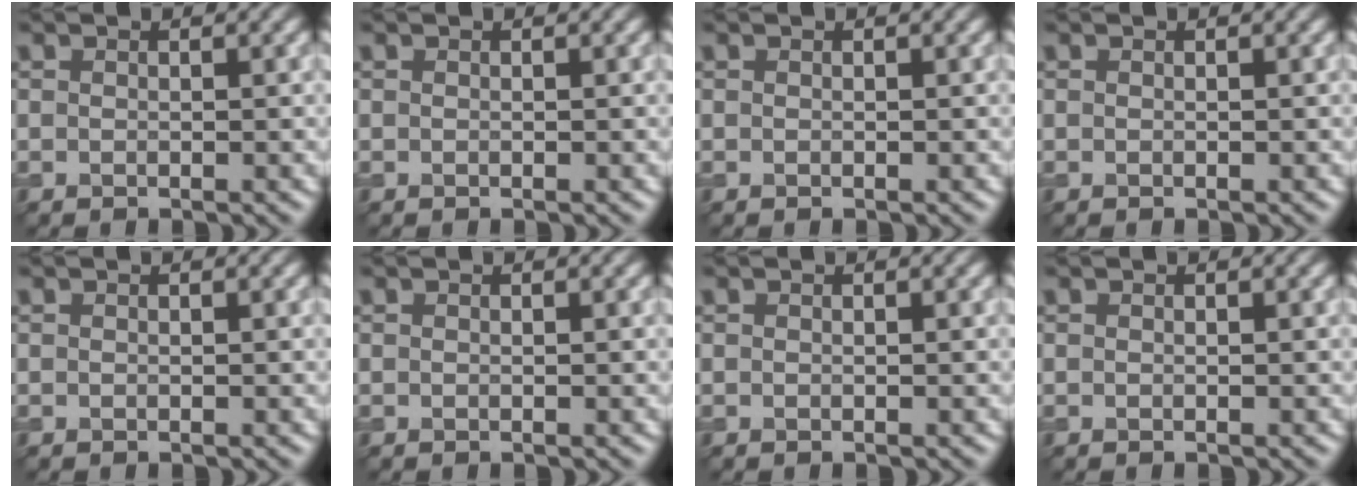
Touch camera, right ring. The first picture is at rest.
{"total": 0.0}
{"total": 0.0}
{"total": 0.0}
{"total": 0.0}
{"total": 0.0}
{"total": 0.0}
{"total": 0.0}